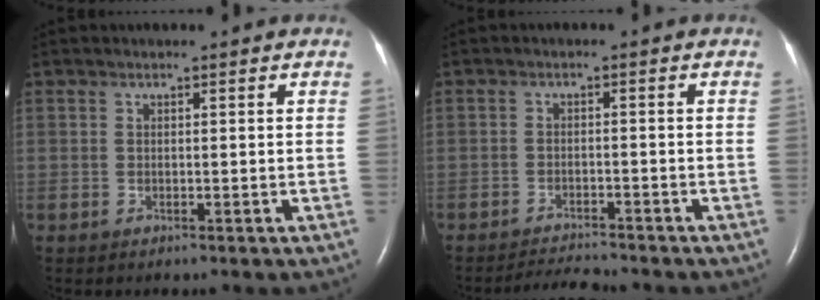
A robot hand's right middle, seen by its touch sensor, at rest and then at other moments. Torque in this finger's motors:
{"motor_torque": [-0.06, -0.03, -0.01, 0.00]}